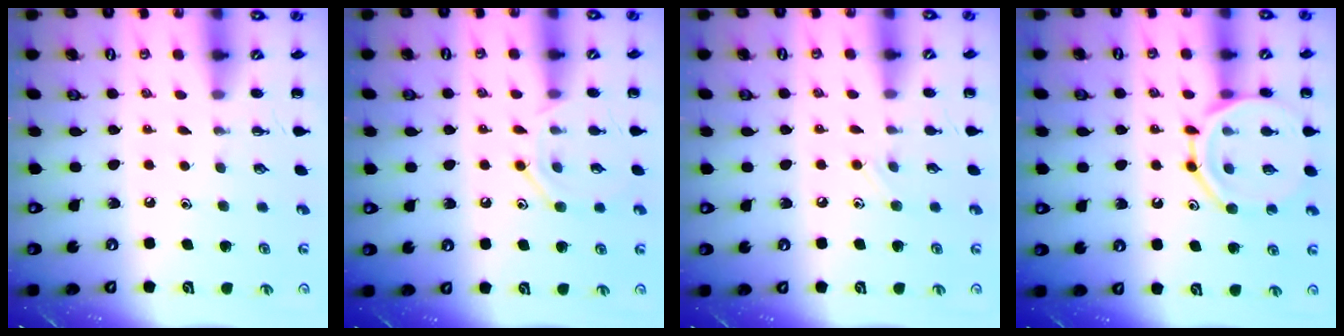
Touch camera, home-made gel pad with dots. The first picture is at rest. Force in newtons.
{"total": 9.0, "press": 9.0, "slide": 0.9}
{"total": 6.3, "press": 6.0, "slide": 1.9}
{"total": 14.4, "press": 14.3, "slide": 1.5}